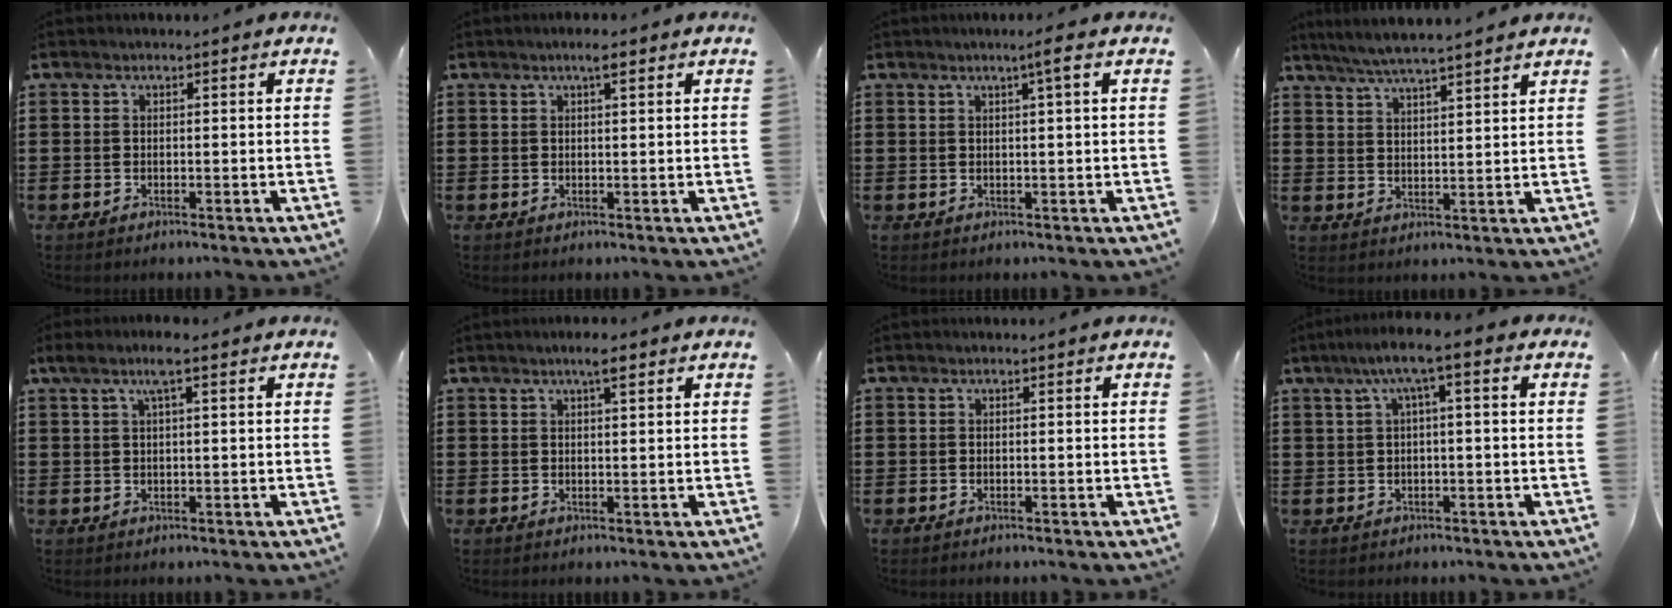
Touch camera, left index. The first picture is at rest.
{"total": 1.6, "force": [0.9, 0.4, 1.3], "torque": [-0.019, 0.000, 0.014]}
{"total": 2.6, "force": [1.1, -0.3, 2.3], "torque": [-0.037, -0.006, 0.015]}
{"total": 4.7, "force": [4.3, -0.3, 1.8], "torque": [-0.048, -0.018, 0.075]}
{"total": 3.8, "force": [1.8, 0.4, 3.4], "torque": [-0.070, 0.004, 0.030]}
{"total": 3.0, "force": [2.0, 0.6, 2.2], "torque": [-0.030, 0.000, 0.030]}
{"total": 0.0}
{"total": 4.8, "force": [0.7, 0.5, 4.7], "torque": [-0.092, 0.007, 0.007]}